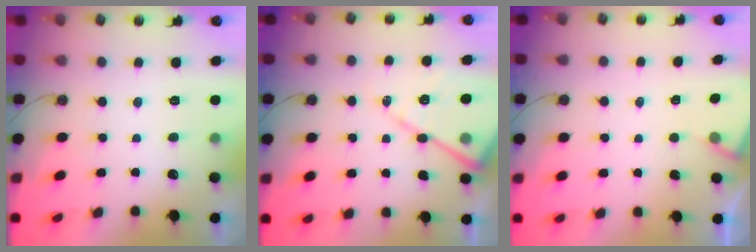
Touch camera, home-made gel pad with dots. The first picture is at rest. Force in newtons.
{"total": 13.8, "press": 13.7, "slide": 1.3}
{"total": 2.8, "press": 2.7, "slide": 0.4}